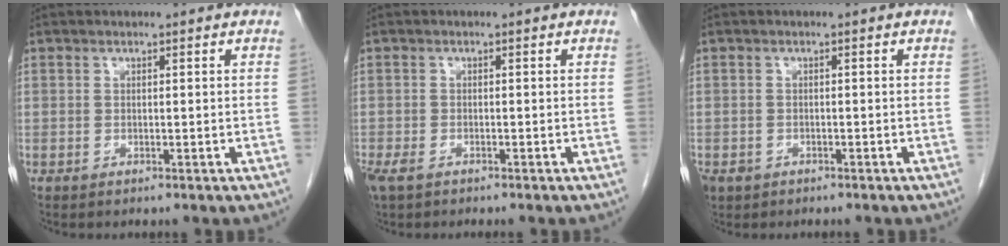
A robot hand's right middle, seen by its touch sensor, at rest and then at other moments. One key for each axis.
{"total": 2.9, "fx": -2.0, "fy": 1.3, "fz": 1.7, "tx": -0.040, "ty": -0.006, "tz": -0.032}
{"total": 2.2, "fx": -1.4, "fy": 1.6, "fz": 0.5, "tx": -0.013, "ty": 0.002, "tz": -0.020}